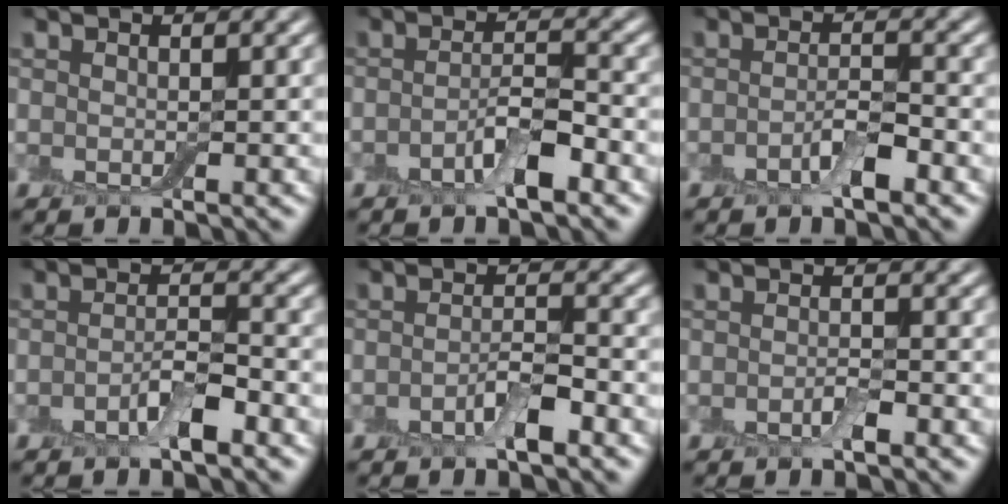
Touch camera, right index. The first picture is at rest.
{"total": 3.4, "force": [-1.7, 0.9, 2.7], "torque": [-0.050, 0.007, -0.036]}
{"total": 2.6, "force": [-1.3, 0.8, 2.1], "torque": [-0.038, 0.004, -0.026]}
{"total": 2.9, "force": [-1.5, 0.8, 2.4], "torque": [-0.043, 0.005, -0.030]}
{"total": 2.7, "force": [-1.4, 0.8, 2.2], "torque": [-0.040, 0.004, -0.028]}
{"total": 1.3, "force": [-0.7, 0.3, 1.1], "torque": [-0.021, -0.001, -0.013]}